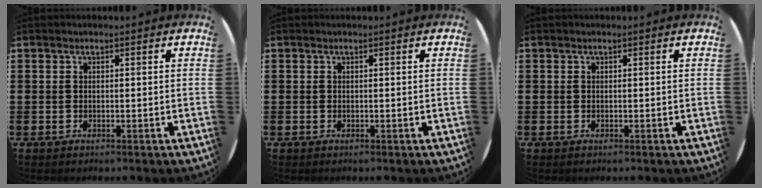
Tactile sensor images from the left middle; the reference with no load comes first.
{"total": 0.0}
{"total": 0.0}